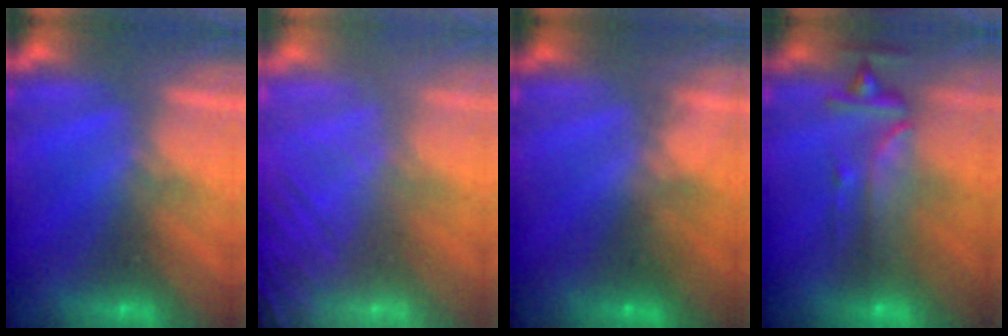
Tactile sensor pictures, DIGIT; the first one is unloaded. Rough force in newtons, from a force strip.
{"total": 5.5}
{"total": 1.8}
{"total": 5.7}